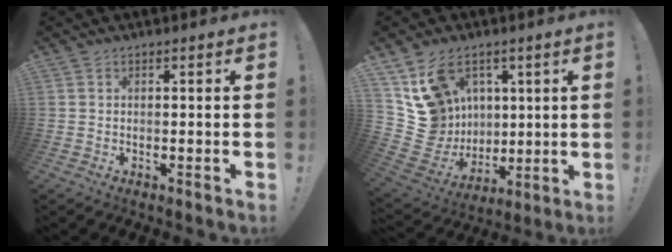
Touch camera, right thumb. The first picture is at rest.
{"total": 17.0, "force": [6.9, 13.9, 6.9], "torque": [-0.141, -0.034, 0.157]}